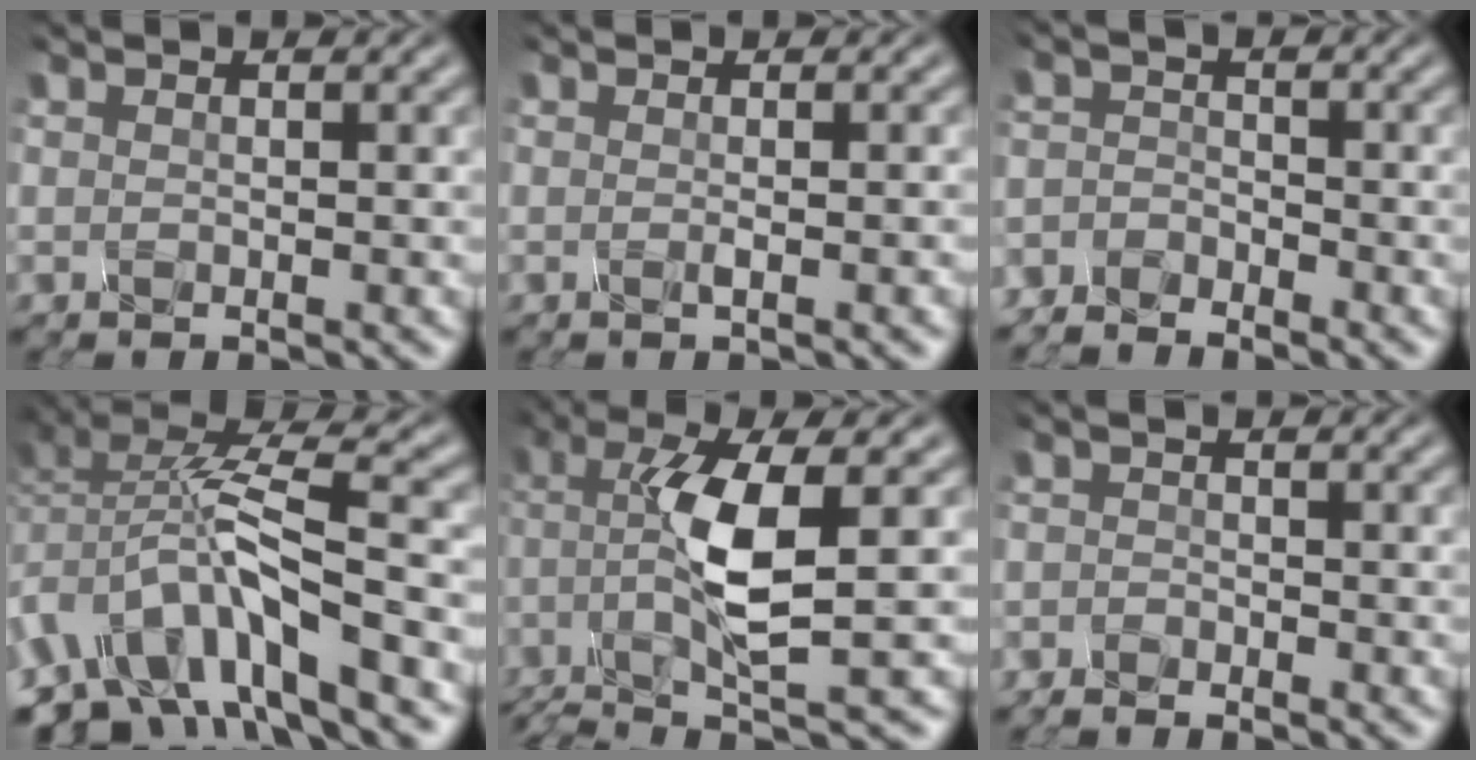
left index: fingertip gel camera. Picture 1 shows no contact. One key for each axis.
{"total": 0.9, "fx": -0.8, "fy": -0.2, "fz": 0.5, "tx": -0.027, "ty": 0.002, "tz": -0.007}
{"total": 3.6, "fx": -3.4, "fy": -0.2, "fz": -1.1, "tx": 0.004, "ty": 0.001, "tz": -0.052}
{"total": 8.8, "fx": -5.5, "fy": 3.7, "fz": 5.8, "tx": -0.121, "ty": 0.002, "tz": -0.074}
{"total": 7.1, "fx": -2.9, "fy": 0.7, "fz": 6.5, "tx": -0.152, "ty": 0.009, "tz": -0.040}
{"total": 2.5, "fx": -2.3, "fy": -0.5, "fz": -0.9, "tx": 0.003, "ty": -0.002, "tz": -0.025}